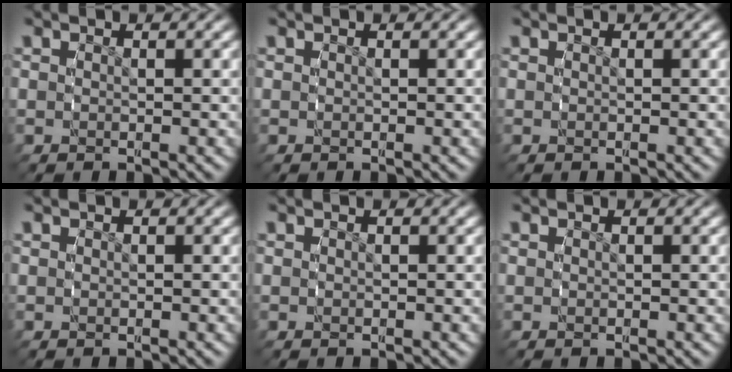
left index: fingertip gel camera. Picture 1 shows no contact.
{"total": 0.0}
{"total": 0.0}
{"total": 0.0}
{"total": 0.0}
{"total": 0.0}